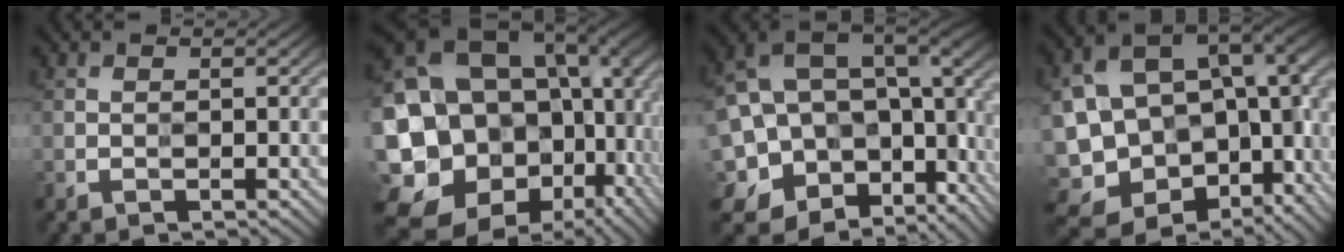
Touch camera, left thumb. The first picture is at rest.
{"total": 21.7, "force": [0.7, 16.8, 13.6], "torque": [-0.347, -0.034, 0.067]}
{"total": 17.0, "force": [-1.8, 11.7, 12.2], "torque": [-0.263, -0.040, 0.034]}
{"total": 18.7, "force": [-1.1, 12.7, 13.7], "torque": [-0.236, -0.034, 0.055]}